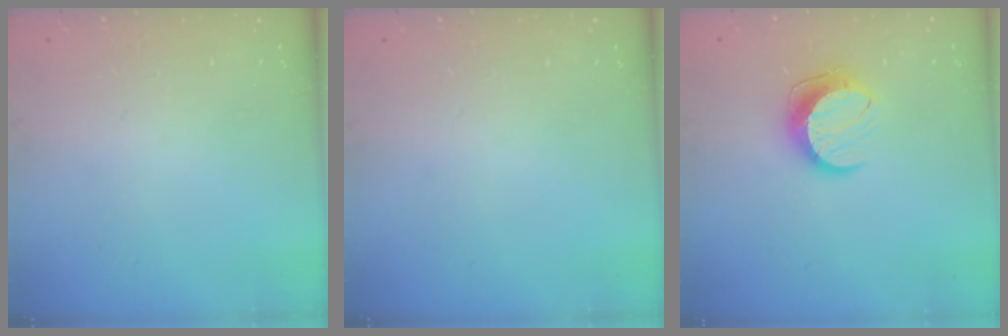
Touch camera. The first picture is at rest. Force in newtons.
{"total": 0.0}
{"total": 10.5, "press": 10.5, "slide": 0.4}